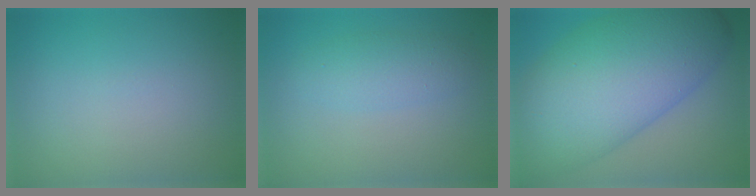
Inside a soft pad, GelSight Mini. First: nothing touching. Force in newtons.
{"total": 2.4, "press": 2.4, "slide": 0.0}
{"total": 13.2, "press": 13.2, "slide": 0.2}